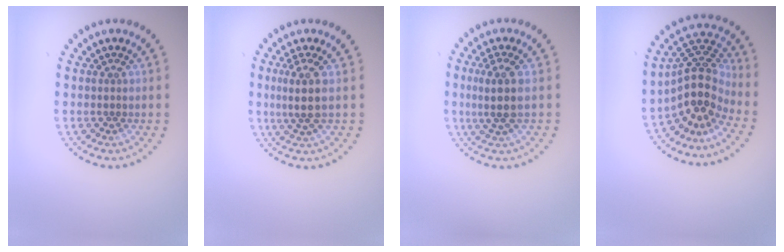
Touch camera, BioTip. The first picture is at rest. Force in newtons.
{"total": 2.7, "press": 2.2, "slide": 1.5}
{"total": 2.9, "press": 2.4, "slide": 1.6}
{"total": 4.7, "press": 3.4, "slide": 3.2}